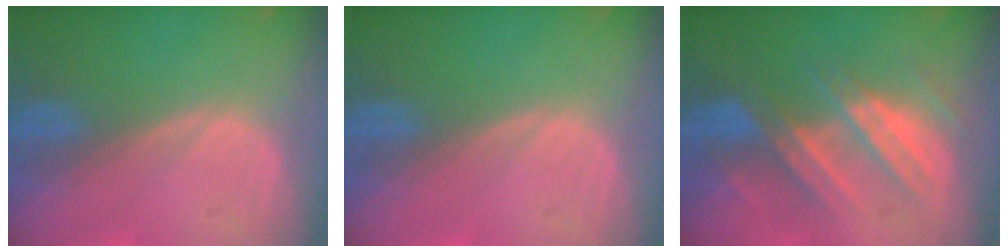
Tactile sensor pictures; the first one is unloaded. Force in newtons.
{"total": 0.0}
{"total": 7.5, "press": 7.5, "slide": 0.5}